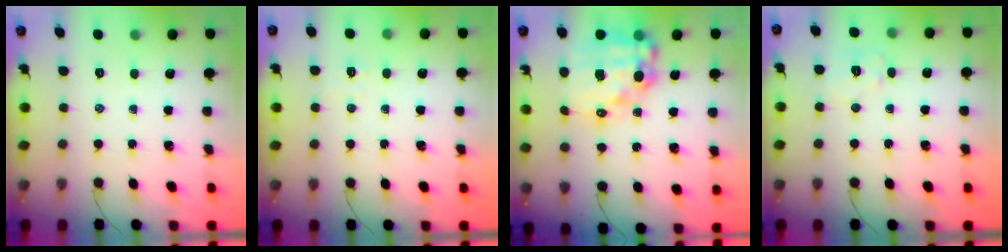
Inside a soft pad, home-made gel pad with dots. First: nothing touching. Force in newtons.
{"total": 2.9, "press": 2.8, "slide": 0.9}
{"total": 17.9, "press": 17.5, "slide": 3.7}
{"total": 7.2, "press": 7.2, "slide": 0.9}